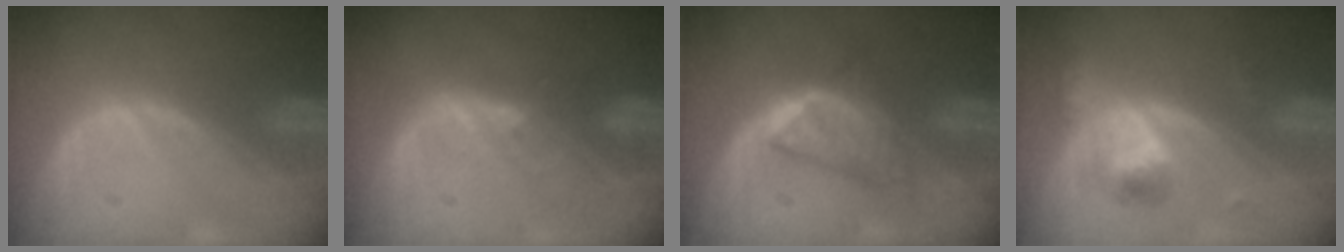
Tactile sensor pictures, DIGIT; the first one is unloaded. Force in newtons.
{"total": 2.0, "press": 2.0, "slide": 0.3}
{"total": 6.3, "press": 5.4, "slide": 3.1}
{"total": 5.1, "press": 4.8, "slide": 1.9}